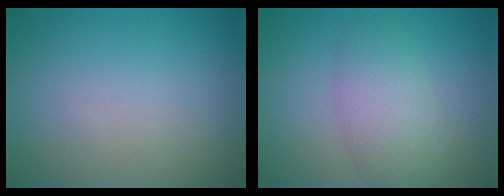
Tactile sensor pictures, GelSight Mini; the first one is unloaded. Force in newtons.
{"total": 2.4, "press": 2.4, "slide": 0.3}